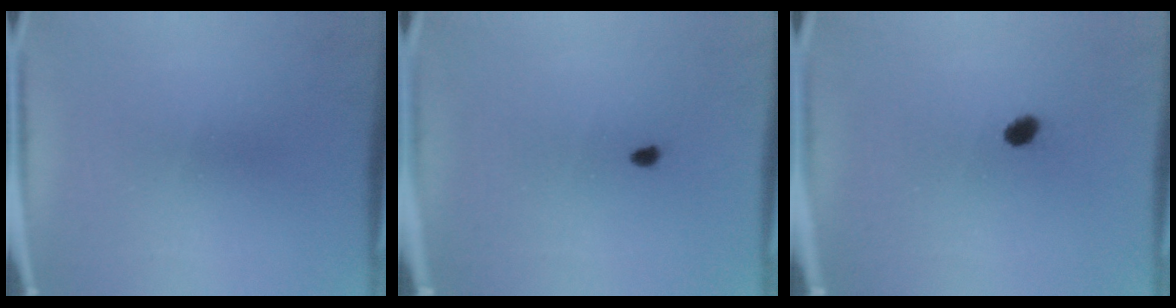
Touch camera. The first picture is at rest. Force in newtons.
{"total": 0.7}
{"total": 1.7}